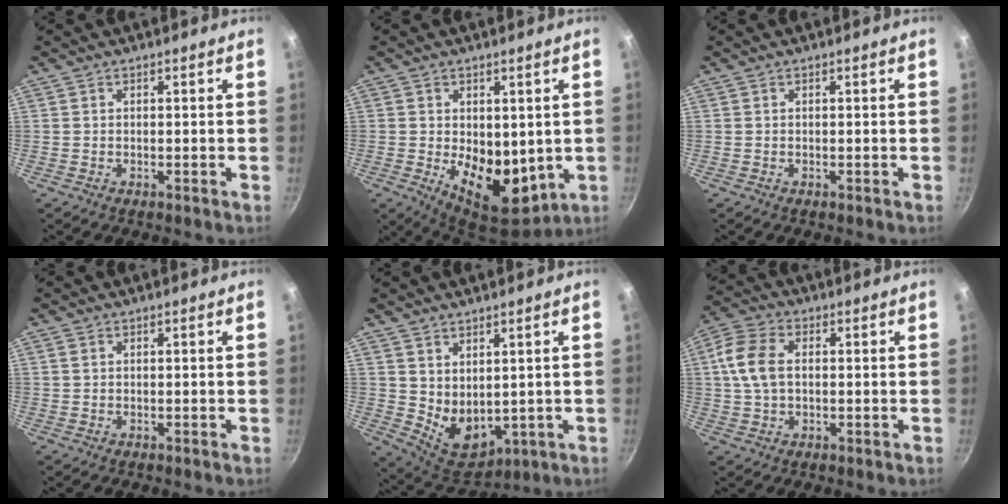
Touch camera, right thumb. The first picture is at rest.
{"total": 12.8, "force": [-0.5, 8.2, 9.8], "torque": [-0.117, -0.036, 0.009]}
{"total": 0.0}
{"total": 0.7, "force": [0.3, 0.5, 0.5], "torque": [-0.009, 0.002, 0.006]}
{"total": 8.4, "force": [2.4, 5.5, 5.9], "torque": [-0.074, -0.034, 0.069]}
{"total": 8.8, "force": [0.9, 5.6, 6.7], "torque": [-0.138, 0.017, 0.010]}